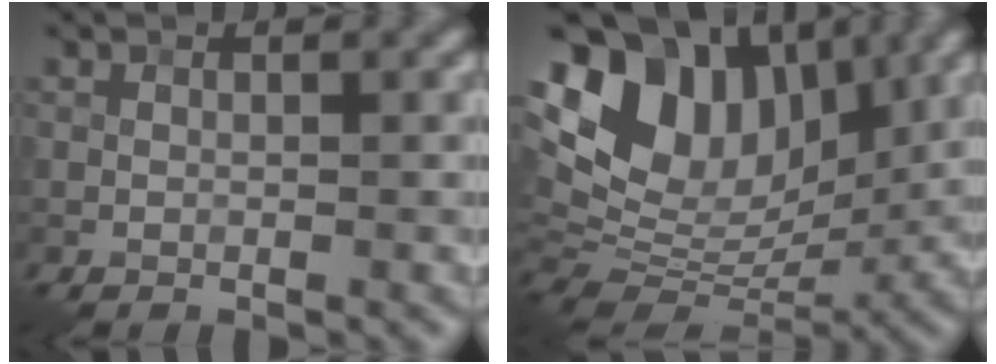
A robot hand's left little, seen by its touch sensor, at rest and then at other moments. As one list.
[{"total": 13.0, "force": [4.8, 8.8, 8.3], "torque": [-0.152, 0.027, 0.086]}]